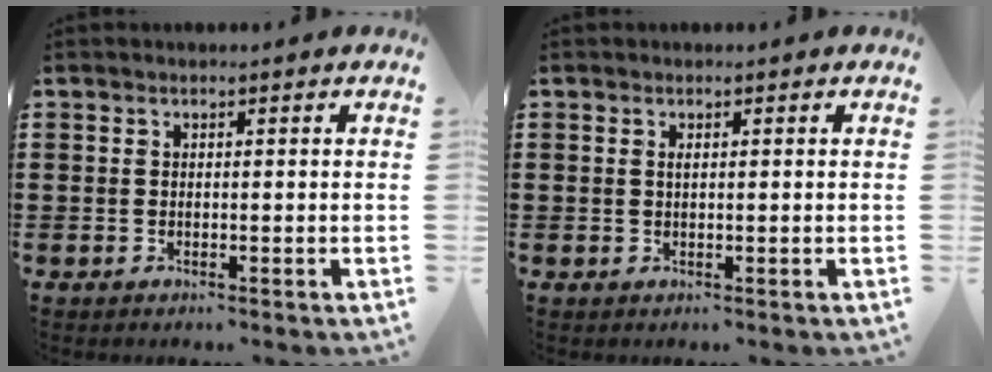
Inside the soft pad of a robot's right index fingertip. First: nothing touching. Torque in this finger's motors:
{"motor_torque": [0.46, 0.39, 0.02, 0.03]}